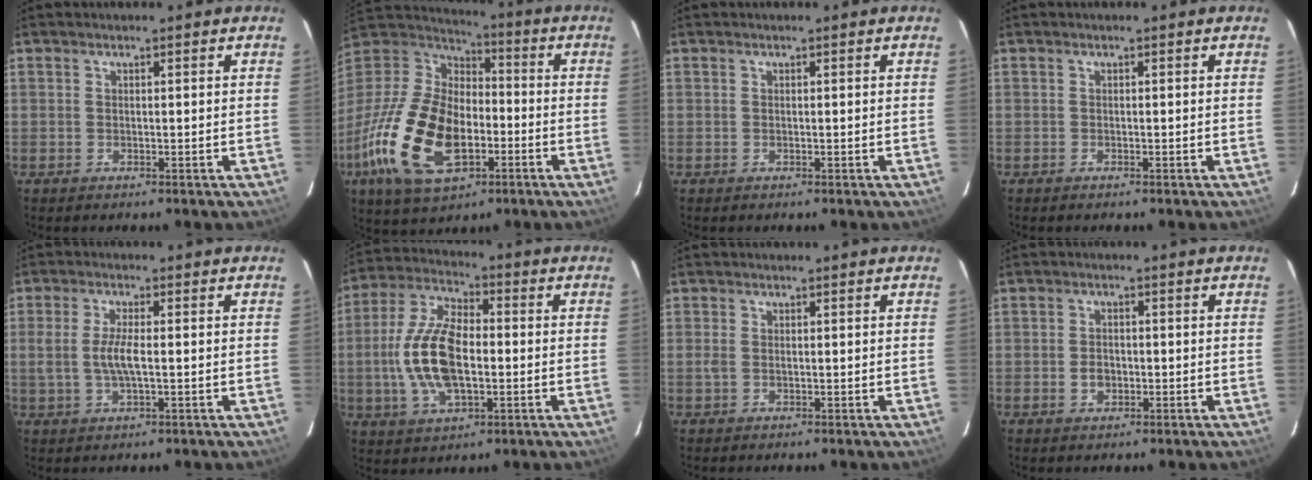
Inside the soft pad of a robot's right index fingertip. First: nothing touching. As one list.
[{"total": 25.1, "force": [-9.3, 14.5, 18.3], "torque": [-0.410, -0.031, -0.159]}, {"total": 0.0}, {"total": 0.0}, {"total": 5.0, "force": [-0.4, 1.3, 4.8], "torque": [-0.096, -0.002, -0.006]}, {"total": 14.9, "force": [-1.7, 7.3, 12.9], "torque": [-0.272, 0.005, -0.031]}, {"total": 1.4, "force": [-0.2, 0.8, 1.1], "torque": [-0.025, -0.002, -0.003]}, {"total": 2.8, "force": [-0.8, 2.2, 1.5], "torque": [-0.029, 0.002, -0.013]}]